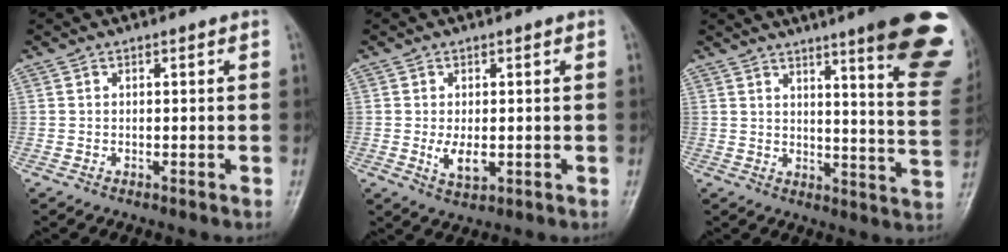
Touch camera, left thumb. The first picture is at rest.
{"total": 4.1, "force": [-0.3, 2.1, 3.5], "torque": [-0.057, -0.010, 0.000]}
{"total": 21.3, "force": [13.3, 3.0, 16.4], "torque": [-0.183, -0.071, 0.160]}